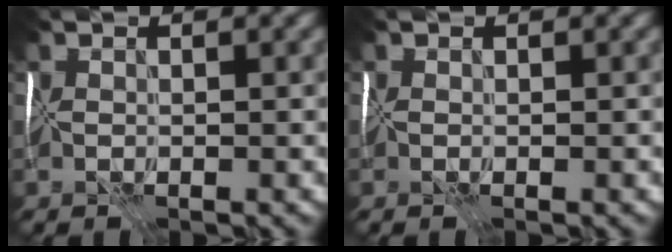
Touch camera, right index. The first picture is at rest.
{"total": 0.5, "force": [-0.2, 0.0, 0.5], "torque": [-0.002, 0.002, -0.003]}